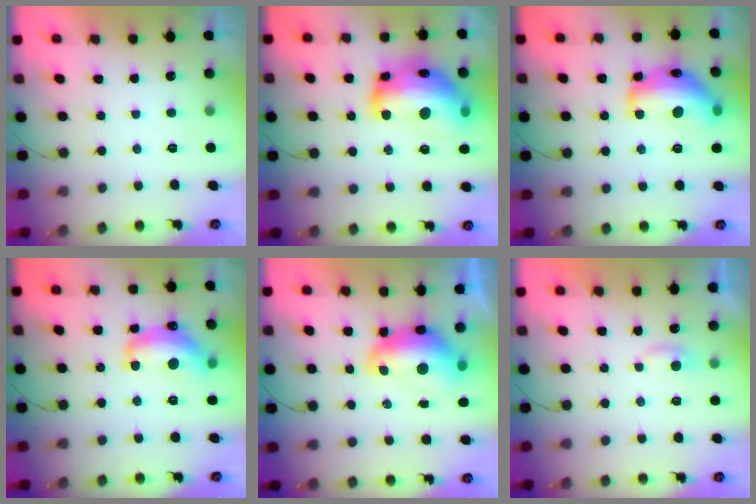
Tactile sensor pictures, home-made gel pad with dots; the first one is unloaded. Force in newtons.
{"total": 24.3, "press": 24.2, "slide": 1.8}
{"total": 20.0, "press": 20.0, "slide": 1.1}
{"total": 14.1, "press": 14.1, "slide": 0.9}
{"total": 12.8, "press": 12.7, "slide": 1.1}
{"total": 3.2, "press": 3.1, "slide": 0.3}